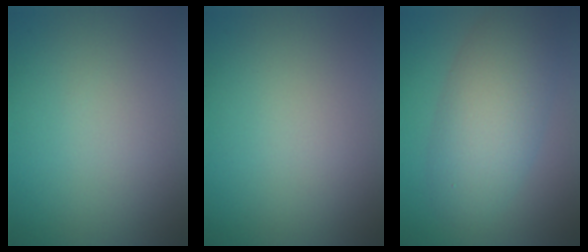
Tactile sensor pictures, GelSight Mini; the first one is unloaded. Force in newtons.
{"total": 0.0}
{"total": 6.5, "press": 6.5, "slide": 0.3}